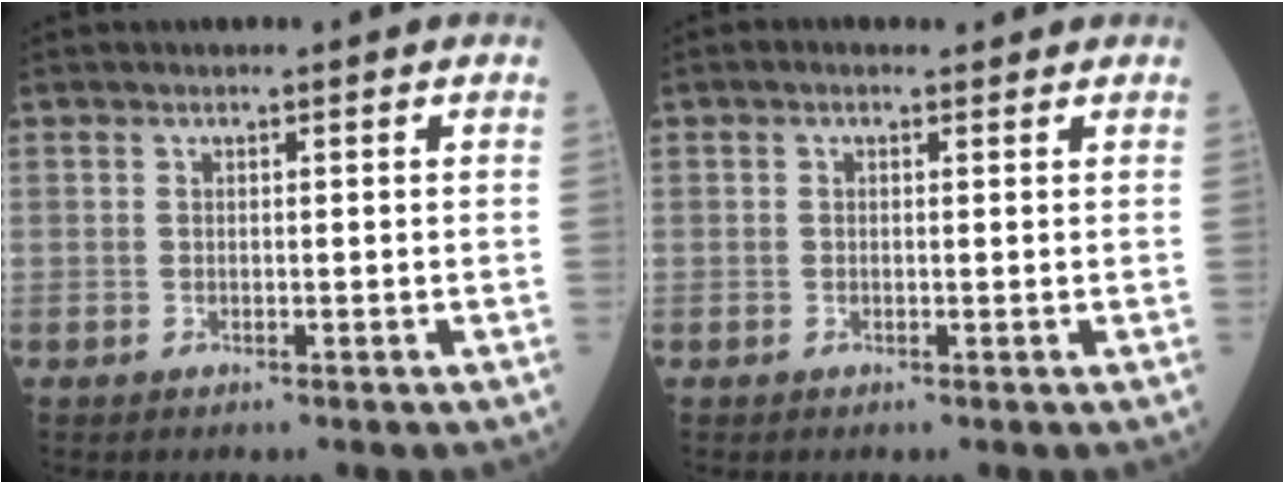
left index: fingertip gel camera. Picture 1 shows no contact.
{"total": 1.4, "force": [0.8, 0.8, 0.7], "torque": [-0.017, 0.011, 0.010]}